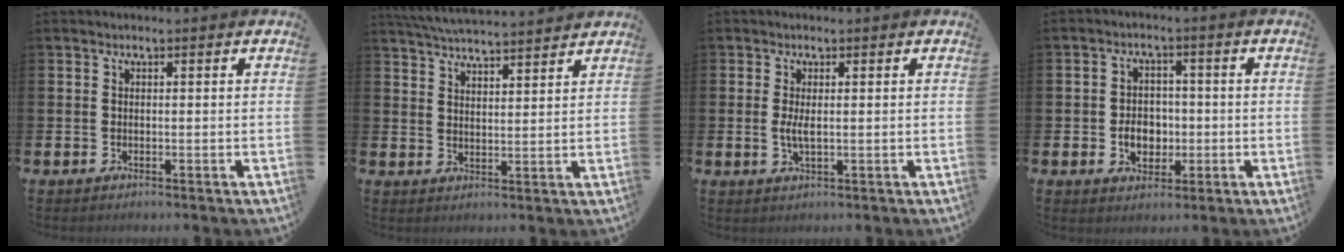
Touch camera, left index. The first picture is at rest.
{"total": 5.7, "force": [5.6, 0.1, 1.0], "torque": [-0.039, -0.028, 0.102]}
{"total": 1.9, "force": [0.2, 0.6, 1.8], "torque": [-0.032, 0.000, 0.001]}
{"total": 4.3, "force": [-0.8, 3.4, 2.5], "torque": [-0.027, -0.003, -0.025]}